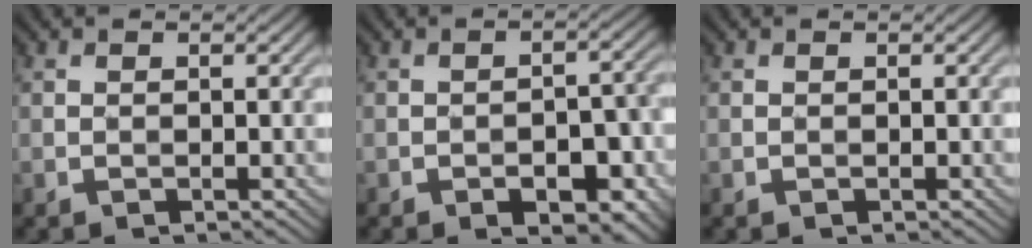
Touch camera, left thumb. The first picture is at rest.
{"total": 6.2, "force": [-3.2, 2.8, 4.5], "torque": [-0.061, 0.005, -0.039]}
{"total": 0.0}